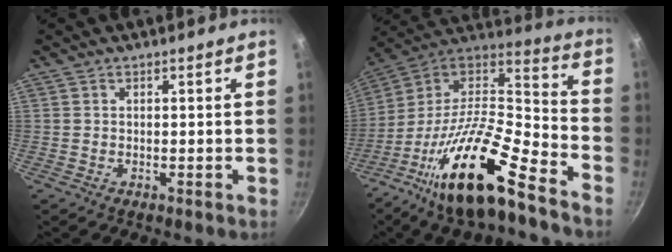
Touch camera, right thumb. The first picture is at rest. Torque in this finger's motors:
{"motor_torque": [1.50, -0.14, 1.94, -0.83, 0.62]}